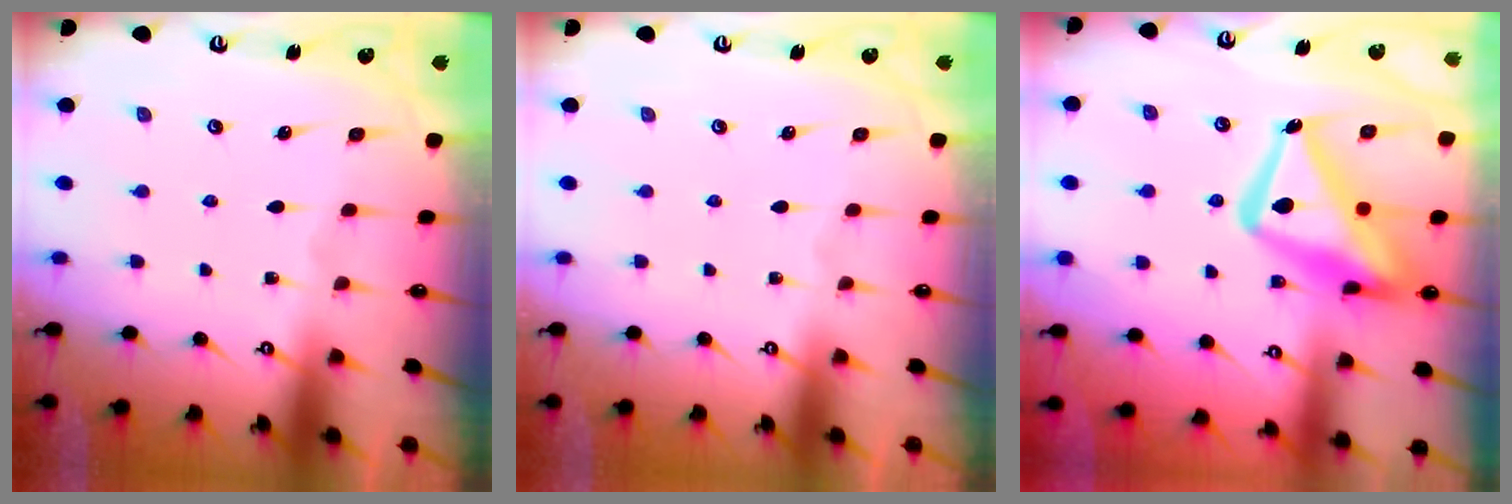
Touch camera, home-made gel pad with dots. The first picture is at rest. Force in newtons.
{"total": 0.0}
{"total": 19.8, "press": 19.7, "slide": 1.5}